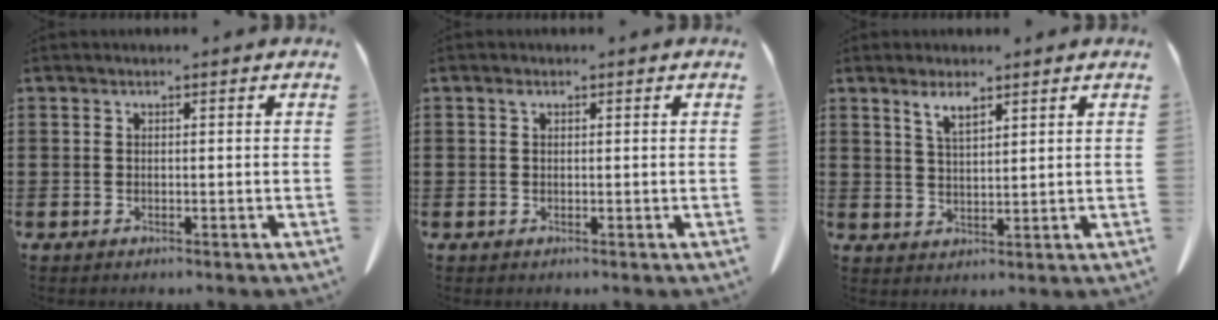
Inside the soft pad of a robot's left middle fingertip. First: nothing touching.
{"total": 0.7, "force": [0.3, 0.6, 0.4], "torque": [-0.010, 0.005, 0.005]}
{"total": 3.4, "force": [2.5, 0.9, 2.2], "torque": [-0.041, 0.000, 0.043]}